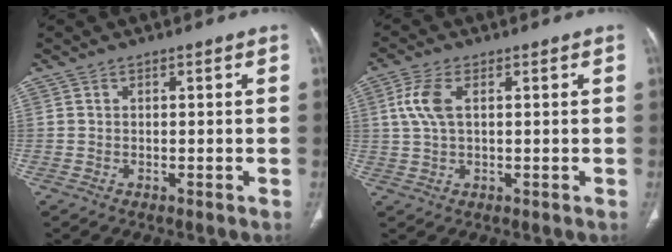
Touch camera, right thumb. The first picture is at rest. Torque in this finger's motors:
{"motor_torque": [0.05, 0.12, 0.24, -0.23, 0.11]}